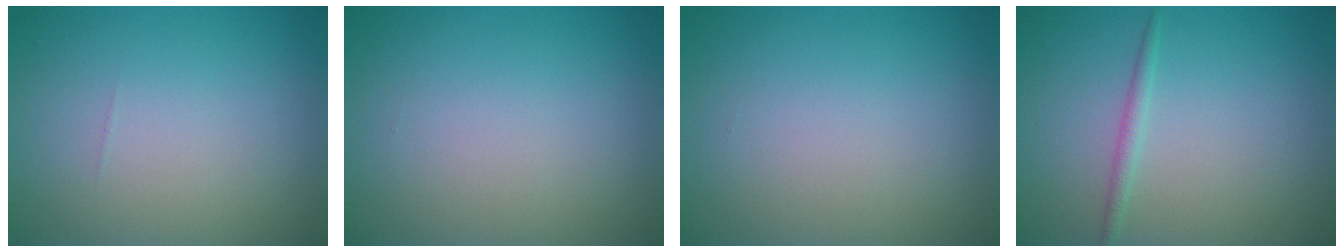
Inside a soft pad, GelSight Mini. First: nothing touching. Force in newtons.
{"total": 0.0}
{"total": 0.0}
{"total": 1.1, "press": 1.1, "slide": 0.1}